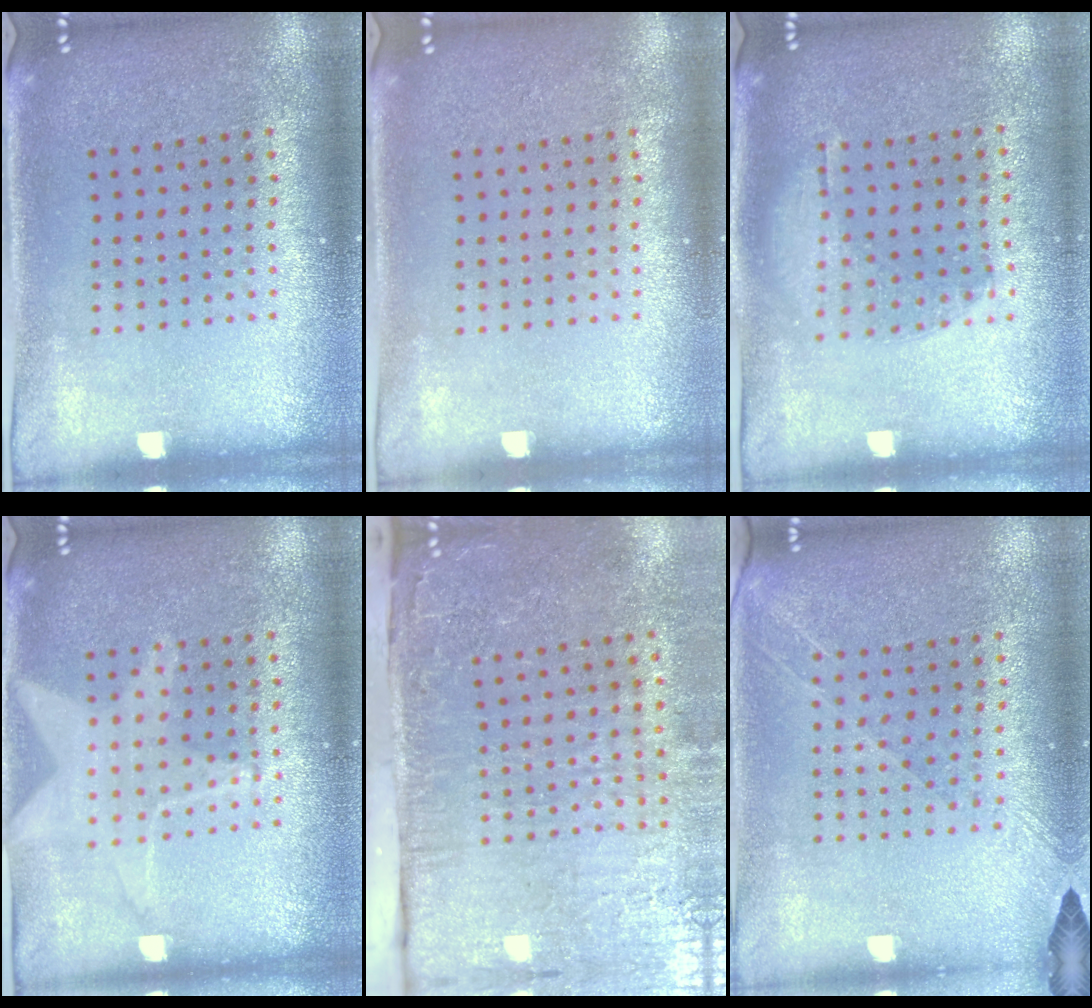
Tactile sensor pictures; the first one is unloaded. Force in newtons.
{"total": 0.0}
{"total": 1.1, "press": 0.9, "slide": 0.5}
{"total": 1.4, "press": 1.4, "slide": 0.4}
{"total": 5.0, "press": 4.0, "slide": 3.0}
{"total": 1.3, "press": 1.2, "slide": 0.6}